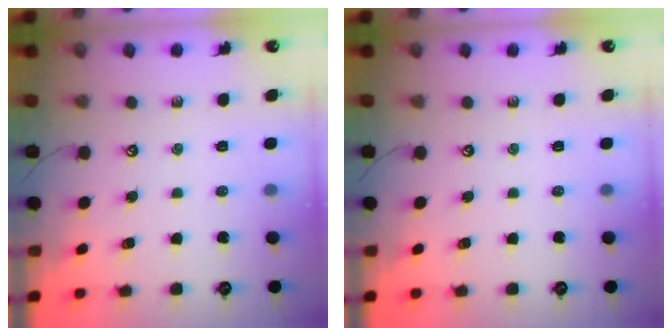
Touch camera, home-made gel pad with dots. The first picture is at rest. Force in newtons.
{"total": 0.0}